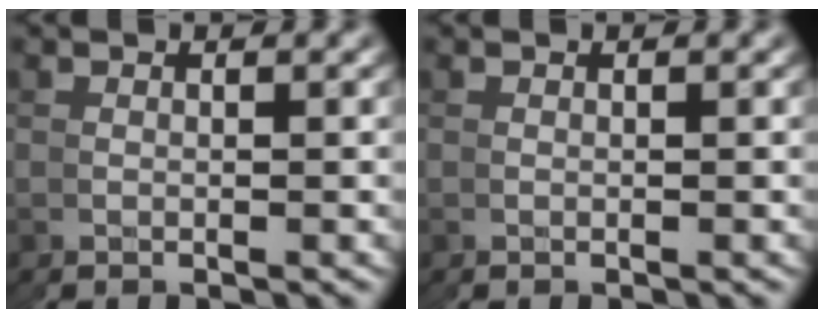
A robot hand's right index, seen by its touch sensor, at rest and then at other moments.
{"total": 0.0}